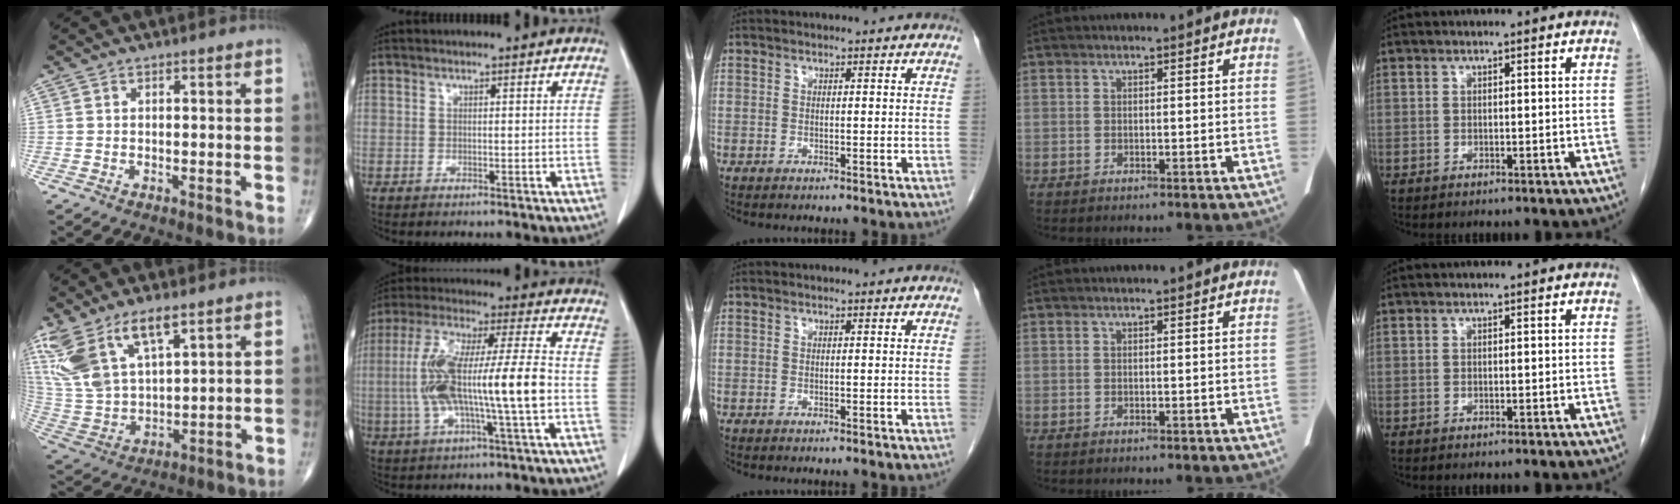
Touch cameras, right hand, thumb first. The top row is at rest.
{"thumb": {"total": 15.9, "force": [9.2, 6.7, 11.1], "torque": [-0.227, -0.027, 0.195]}, "index": {"total": 15.4, "force": [-1.9, 0.9, 15.2], "torque": [-0.302, 0.014, -0.038]}}